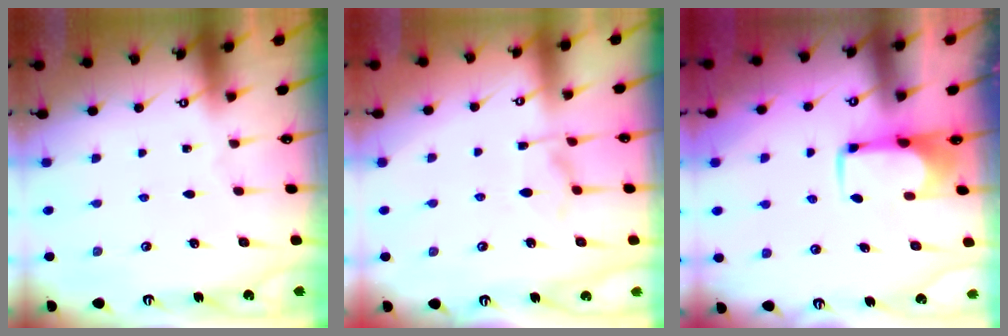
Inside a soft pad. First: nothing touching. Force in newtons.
{"total": 6.7, "press": 6.6, "slide": 1.1}
{"total": 2.0, "press": 2.0, "slide": 0.4}